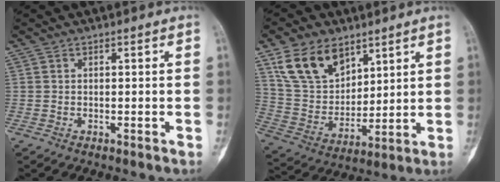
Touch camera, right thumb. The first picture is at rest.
{"total": 14.3, "force": [8.5, 9.0, 7.2], "torque": [-0.107, -0.036, 0.174]}